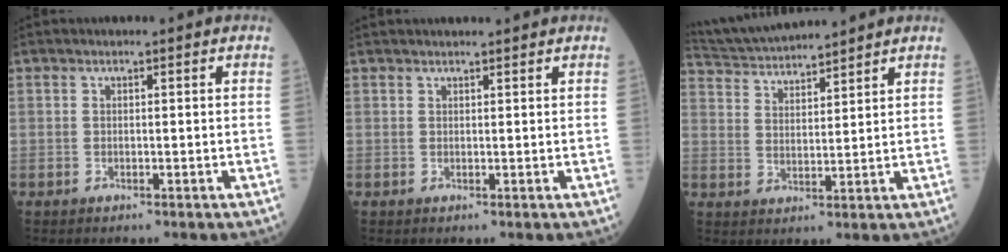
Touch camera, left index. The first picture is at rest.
{"total": 3.7, "force": [3.6, 0.3, 1.0], "torque": [-0.010, 0.021, 0.046]}
{"total": 11.8, "force": [11.2, 0.8, 3.8], "torque": [-0.081, 0.028, 0.199]}